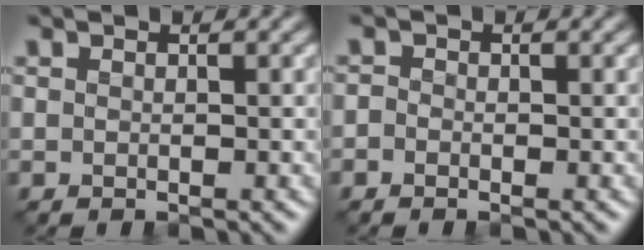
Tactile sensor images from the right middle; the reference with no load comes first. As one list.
[{"total": 0.7, "force": [-0.5, 0.5, 0.2], "torque": [-0.002, -0.001, -0.011]}]